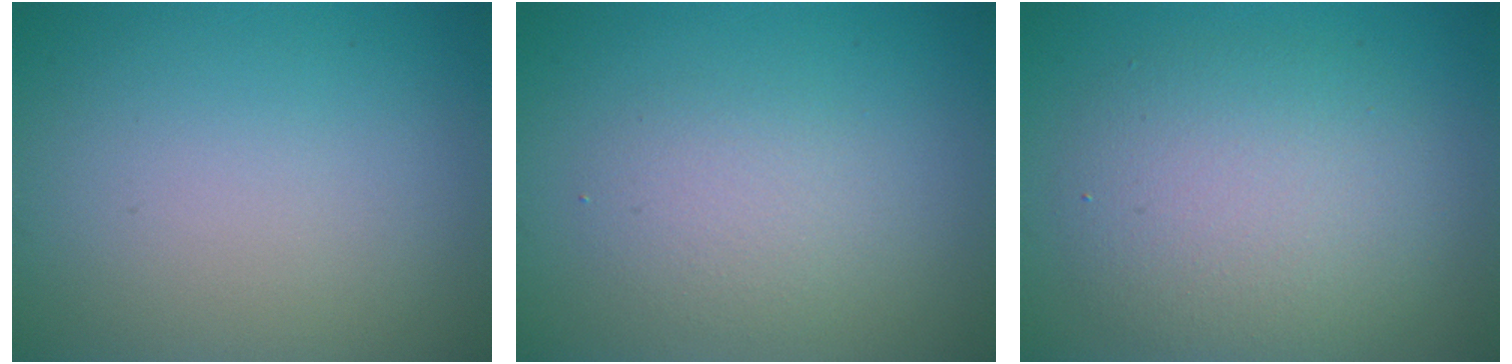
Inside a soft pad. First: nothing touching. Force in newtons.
{"total": 2.2, "press": 2.2, "slide": 0.0}
{"total": 5.6, "press": 5.6, "slide": 0.5}